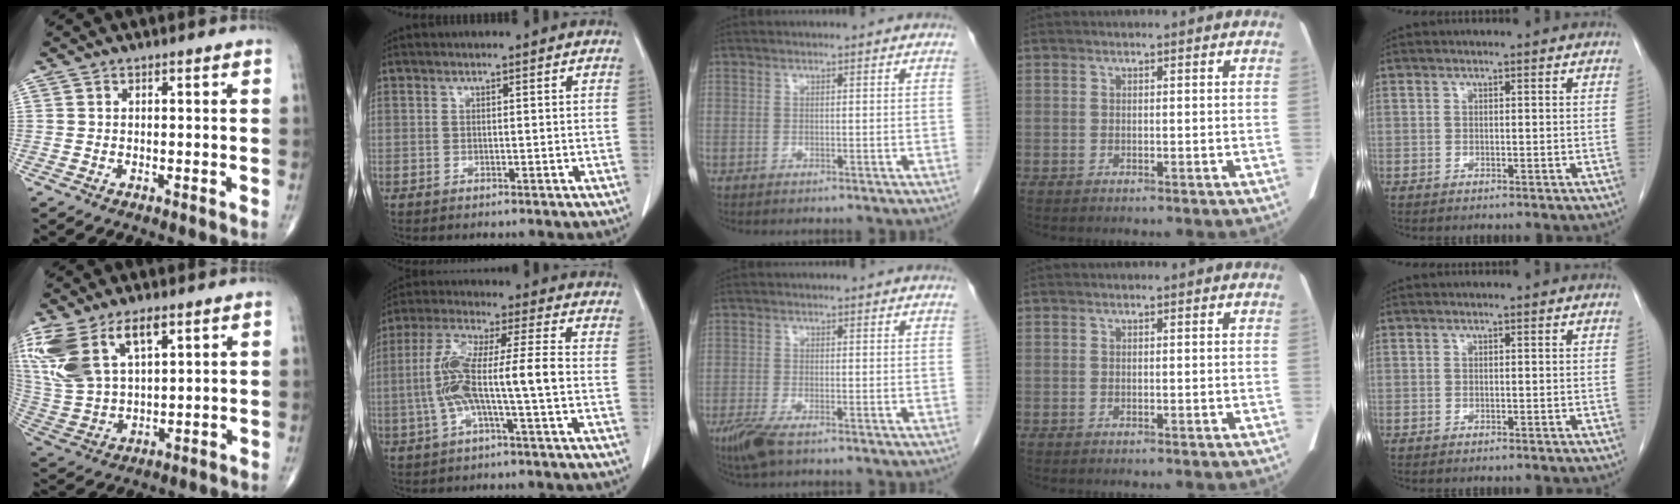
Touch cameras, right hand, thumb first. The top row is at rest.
{"thumb": {"total": 16.7, "force": [8.3, 8.3, 11.9], "torque": [-0.260, -0.019, 0.171]}, "index": {"total": 10.4, "force": [-1.6, 0.5, 10.3], "torque": [-0.209, 0.025, -0.035]}, "middle": {"total": 4.2, "force": [-2.7, 0.9, 3.0], "torque": [-0.067, -0.012, -0.050]}}